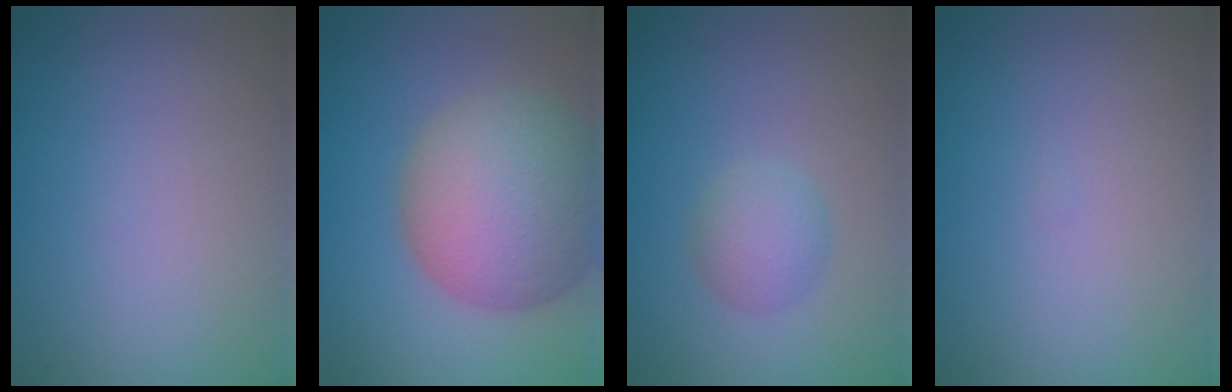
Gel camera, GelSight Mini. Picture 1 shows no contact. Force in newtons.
{"total": 10.7, "press": 10.7, "slide": 0.8}
{"total": 2.3, "press": 2.3, "slide": 0.1}
{"total": 0.0}